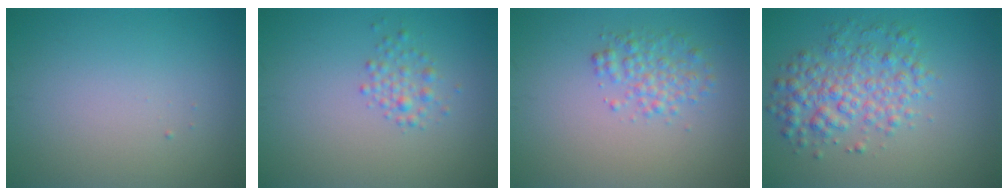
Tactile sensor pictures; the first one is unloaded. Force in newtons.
{"total": 1.7, "press": 1.7, "slide": 0.0}
{"total": 2.4, "press": 2.4, "slide": 0.1}
{"total": 4.6, "press": 4.6, "slide": 0.0}